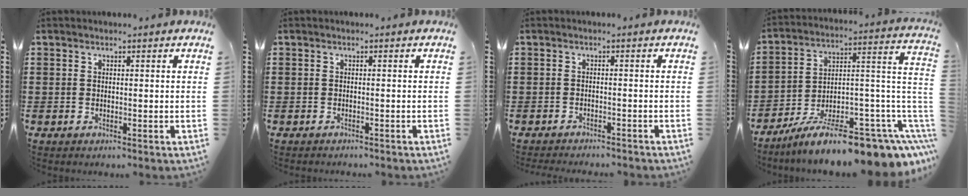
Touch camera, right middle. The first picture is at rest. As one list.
[{"total": 0.5, "force": [-0.5, 0.0, 0.0], "torque": [-0.002, -0.001, -0.011]}, {"total": 1.6, "force": [-1.6, 0.0, 0.0], "torque": [-0.005, -0.001, -0.033]}, {"total": 11.0, "force": [-7.5, 2.1, 7.7], "torque": [-0.119, 0.008, -0.124]}]